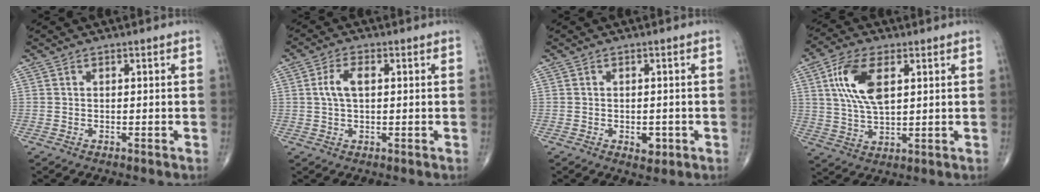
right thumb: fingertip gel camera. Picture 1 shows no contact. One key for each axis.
{"total": 4.5, "fx": 0.8, "fy": 2.3, "fz": 3.8, "tx": -0.085, "ty": 0.008, "tz": 0.013}
{"total": 2.7, "fx": -0.8, "fy": 1.7, "fz": 1.9, "tx": -0.012, "ty": 0.004, "tz": -0.005}
{"total": 11.3, "fx": 3.4, "fy": 5.4, "fz": 9.3, "tx": -0.184, "ty": -0.004, "tz": 0.067}